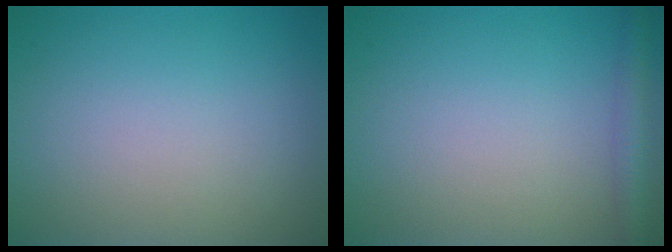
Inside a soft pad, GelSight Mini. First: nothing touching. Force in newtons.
{"total": 2.4, "press": 2.4, "slide": 0.1}